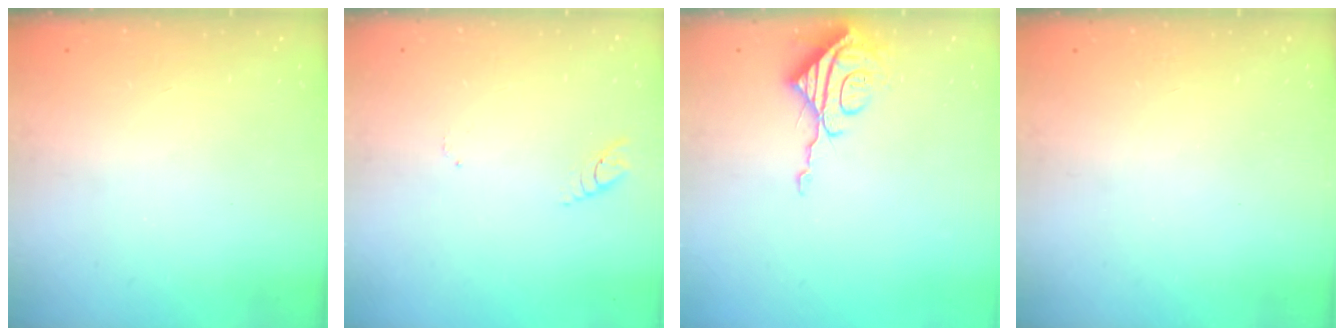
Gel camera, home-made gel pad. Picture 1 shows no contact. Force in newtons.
{"total": 2.6, "press": 2.6, "slide": 0.3}
{"total": 10.5, "press": 10.5, "slide": 0.8}
{"total": 0.0}